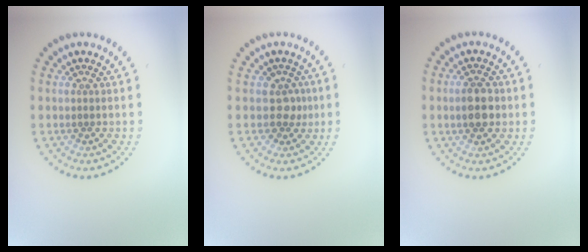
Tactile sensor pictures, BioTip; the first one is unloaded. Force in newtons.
{"total": 1.8, "press": 1.4, "slide": 1.2}
{"total": 3.2, "press": 3.2, "slide": 0.3}